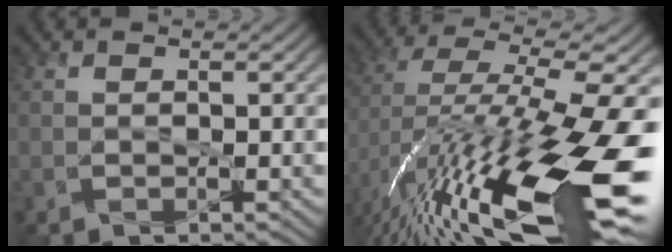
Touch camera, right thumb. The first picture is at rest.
{"total": 18.8, "force": [-5.3, 6.3, 16.9], "torque": [-0.322, -0.011, -0.091]}